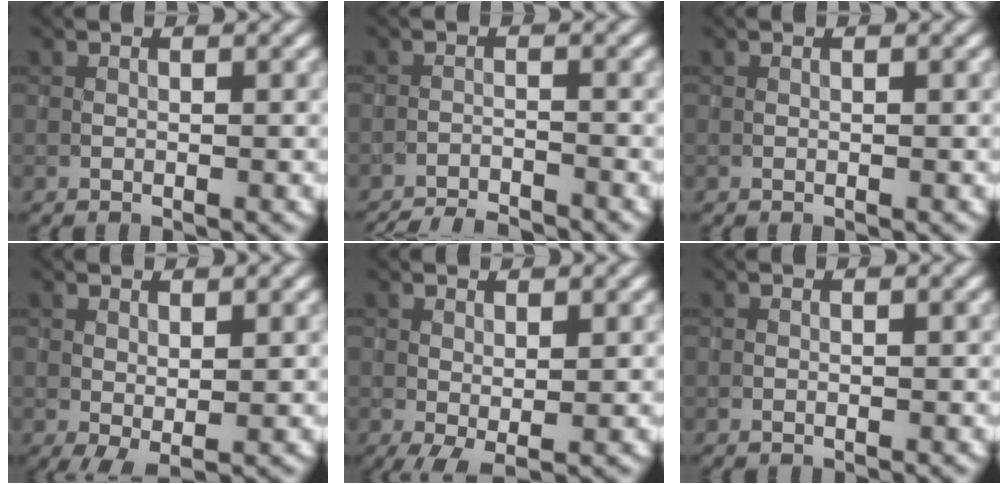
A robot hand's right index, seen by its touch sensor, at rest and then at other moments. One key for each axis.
{"total": 5.6, "fx": -5.4, "fy": 0.8, "fz": 0.8, "tx": -0.011, "ty": -0.006, "tz": -0.079}
{"total": 0.0}
{"total": 1.2, "fx": 0.2, "fy": 0.4, "fz": 1.1, "tx": -0.024, "ty": -0.002, "tz": 0.008}
{"total": 1.4, "fx": 0.0, "fy": 0.4, "fz": 1.3, "tx": -0.031, "ty": -0.003, "tz": 0.001}
{"total": 0.0}